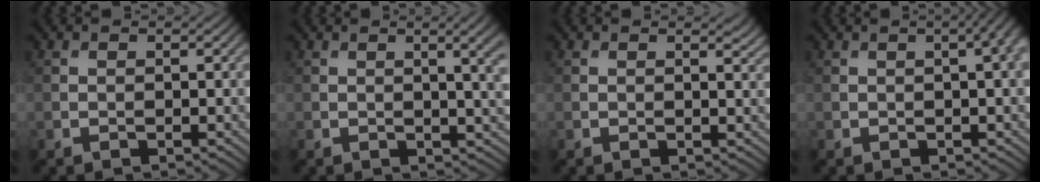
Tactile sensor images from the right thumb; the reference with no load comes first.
{"total": 4.8, "force": [1.0, 1.3, 4.5], "torque": [-0.053, 0.009, 0.014]}
{"total": 1.3, "force": [0.8, 0.3, 1.0], "torque": [-0.012, -0.004, 0.014]}
{"total": 3.7, "force": [0.8, 1.2, 3.4], "torque": [-0.037, 0.018, 0.001]}